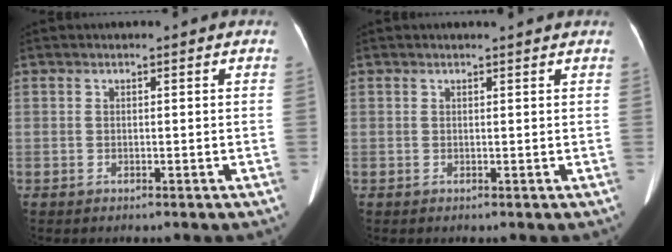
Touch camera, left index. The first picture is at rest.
{"total": 1.6, "force": [1.5, -0.3, 0.4], "torque": [-0.008, 0.001, 0.018]}